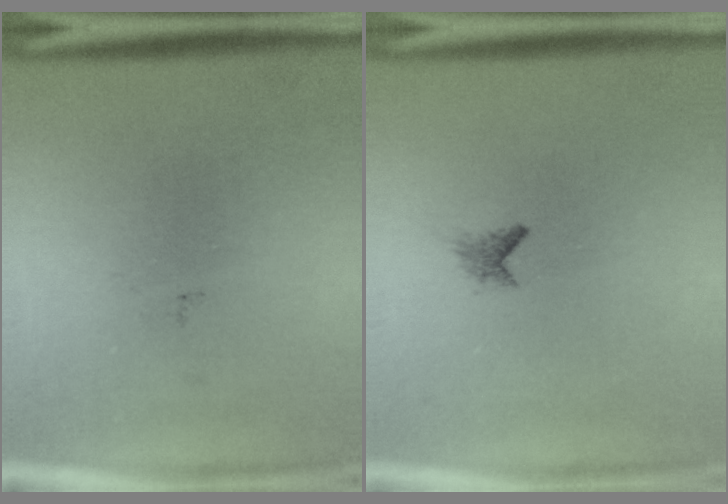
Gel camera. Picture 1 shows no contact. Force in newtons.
{"total": 0.9}